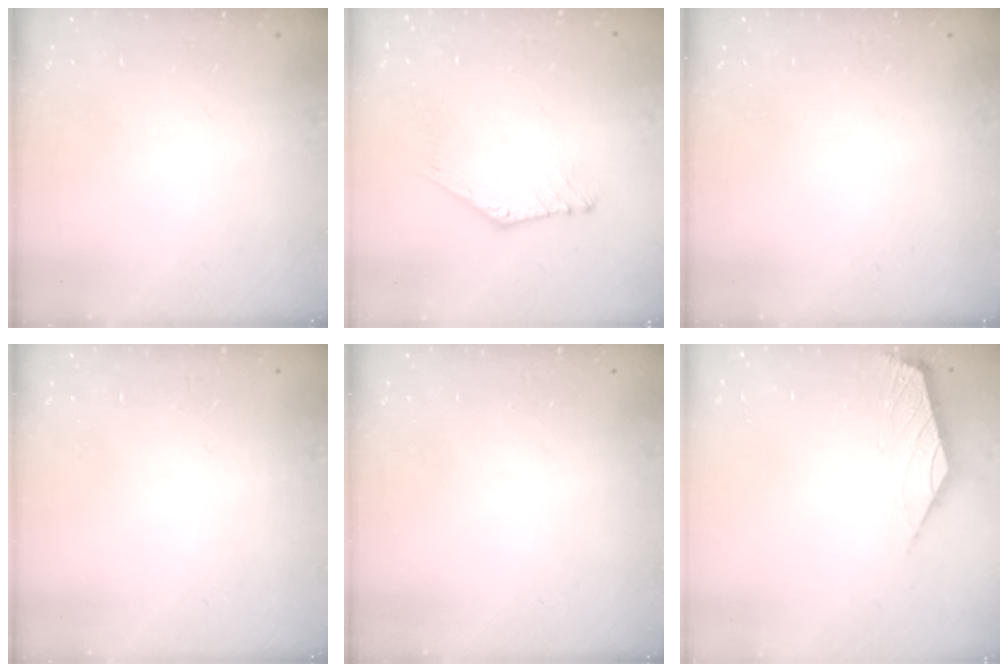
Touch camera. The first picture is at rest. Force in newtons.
{"total": 2.2, "press": 2.2, "slide": 0.1}
{"total": 0.0}
{"total": 0.0}
{"total": 0.0}
{"total": 2.5, "press": 2.4, "slide": 0.7}